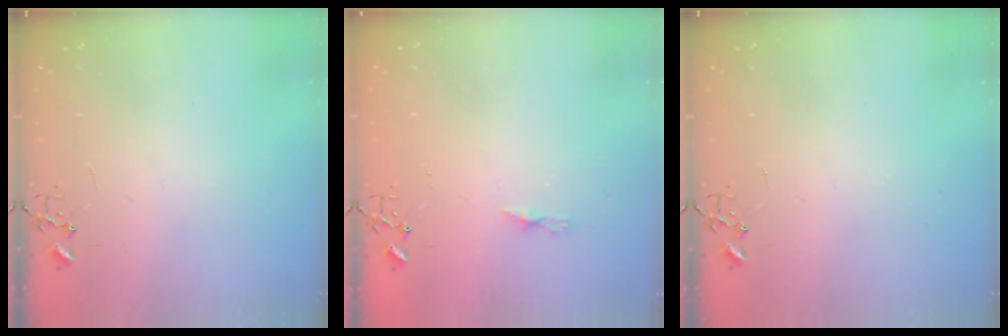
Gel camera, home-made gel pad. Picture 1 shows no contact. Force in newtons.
{"total": 3.9, "press": 3.9, "slide": 0.5}
{"total": 0.0}